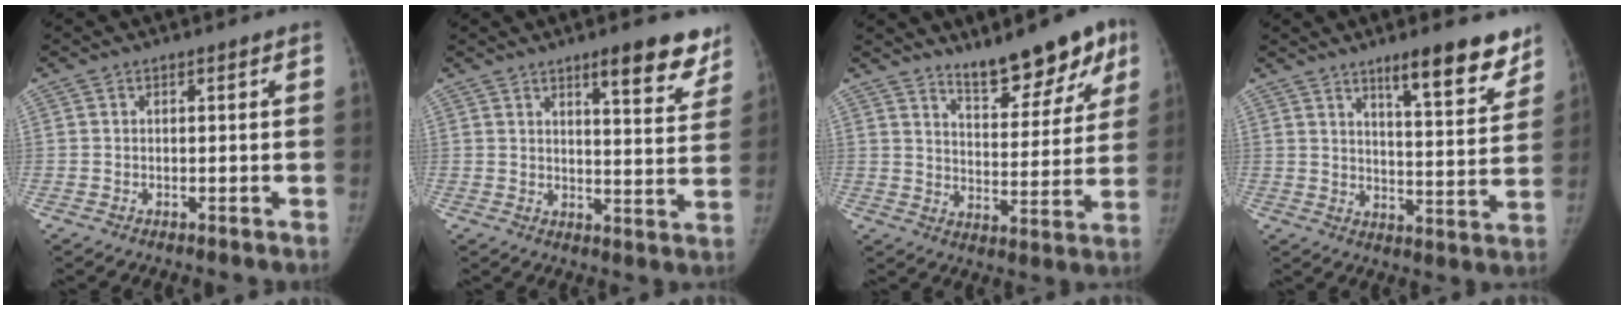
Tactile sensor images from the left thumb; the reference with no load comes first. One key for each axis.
{"total": 11.0, "fx": 7.6, "fy": 2.9, "fz": 7.4, "tx": -0.057, "ty": -0.045, "tz": 0.100}
{"total": 14.1, "fx": 9.6, "fy": 5.1, "fz": 9.0, "tx": -0.078, "ty": -0.052, "tz": 0.147}
{"total": 12.9, "fx": 9.0, "fy": 2.9, "fz": 8.7, "tx": -0.089, "ty": -0.060, "tz": 0.134}